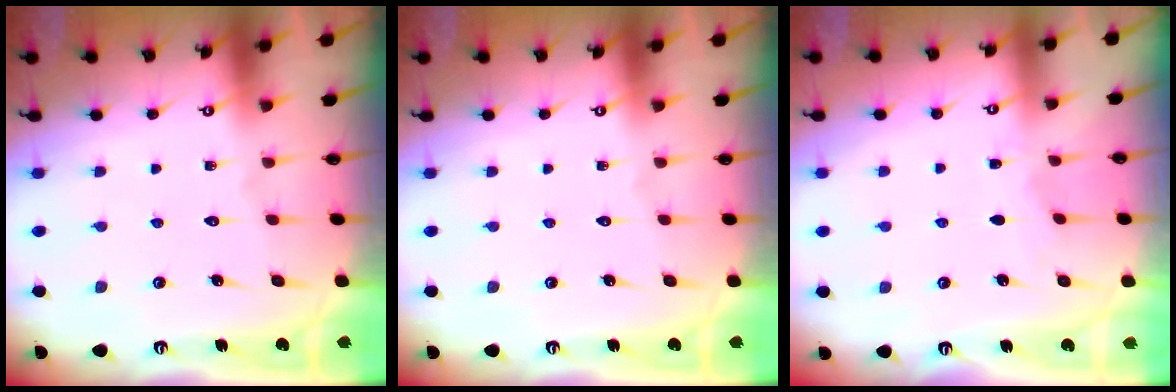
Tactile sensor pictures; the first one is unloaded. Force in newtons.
{"total": 0.0}
{"total": 3.0, "press": 2.9, "slide": 0.5}